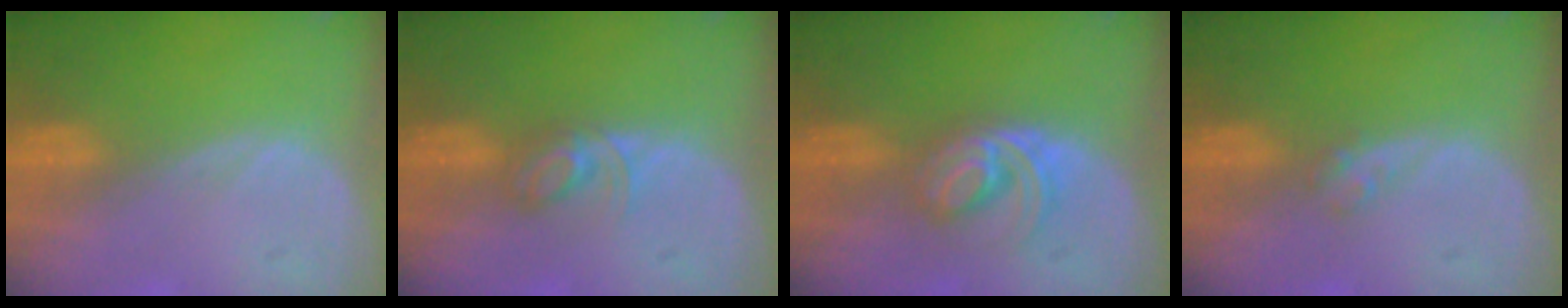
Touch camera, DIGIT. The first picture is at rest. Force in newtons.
{"total": 3.5, "press": 3.5, "slide": 0.4}
{"total": 5.9, "press": 5.1, "slide": 3.0}
{"total": 1.6, "press": 1.4, "slide": 0.8}